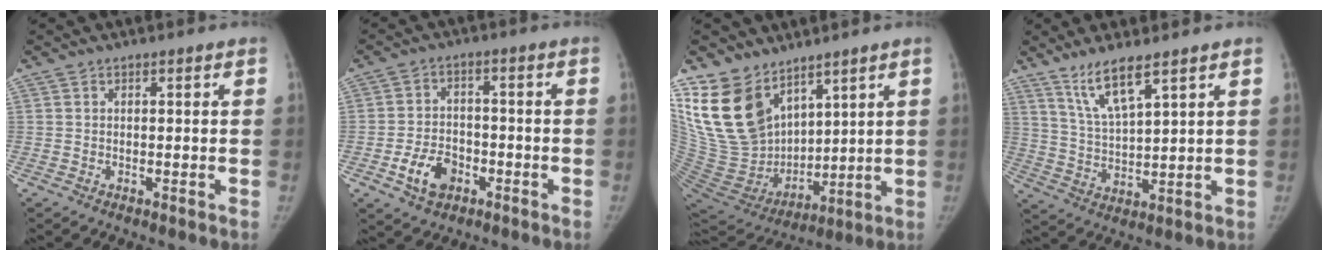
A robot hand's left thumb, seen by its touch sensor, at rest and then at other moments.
{"total": 7.7, "force": [-3.5, 5.3, 4.3], "torque": [-0.061, 0.021, -0.057]}
{"total": 18.7, "force": [11.5, 11.3, 9.4], "torque": [-0.155, -0.059, 0.242]}
{"total": 7.9, "force": [5.5, 1.3, 5.5], "torque": [-0.106, -0.035, 0.117]}